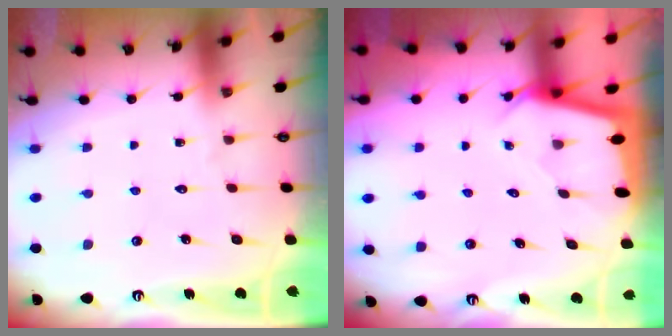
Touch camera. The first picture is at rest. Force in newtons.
{"total": 2.4, "press": 2.4, "slide": 0.1}